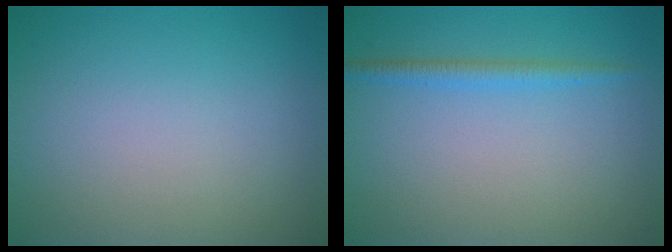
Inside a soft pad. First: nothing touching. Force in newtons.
{"total": 1.6, "press": 1.6, "slide": 0.0}